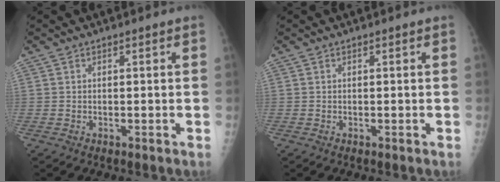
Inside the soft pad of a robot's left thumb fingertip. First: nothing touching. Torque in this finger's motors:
{"motor_torque": [-0.06, 0.06, 0.00, 0.00, 0.00]}